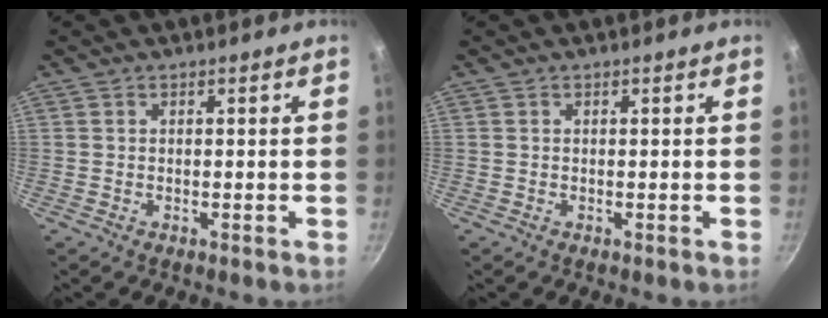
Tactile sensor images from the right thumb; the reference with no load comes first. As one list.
[{"total": 0.0}]